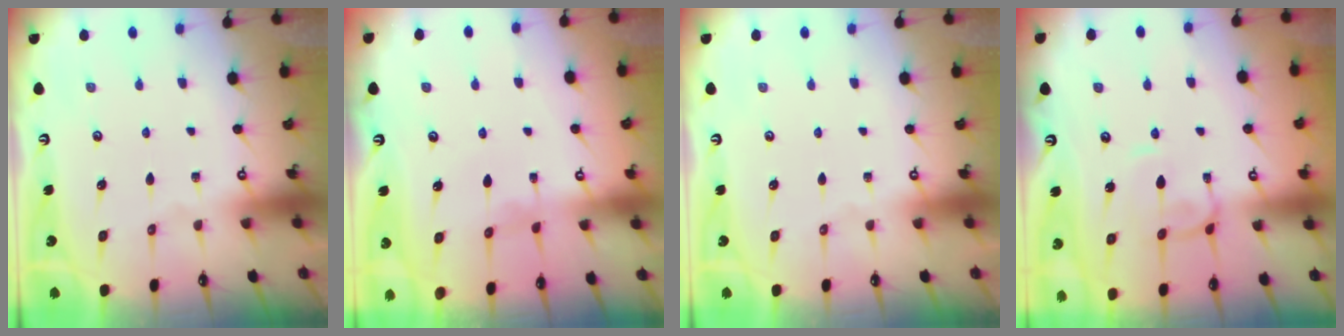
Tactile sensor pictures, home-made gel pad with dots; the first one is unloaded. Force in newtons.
{"total": 1.7, "press": 1.6, "slide": 0.3}
{"total": 0.0}
{"total": 1.7, "press": 1.6, "slide": 0.4}